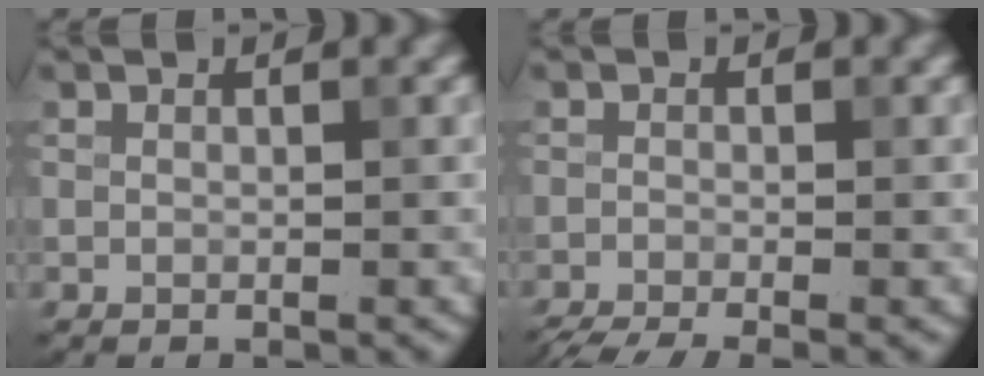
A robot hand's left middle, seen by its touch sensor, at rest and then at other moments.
{"total": 4.6, "force": [-3.6, 1.0, 2.8], "torque": [-0.042, -0.024, -0.063]}